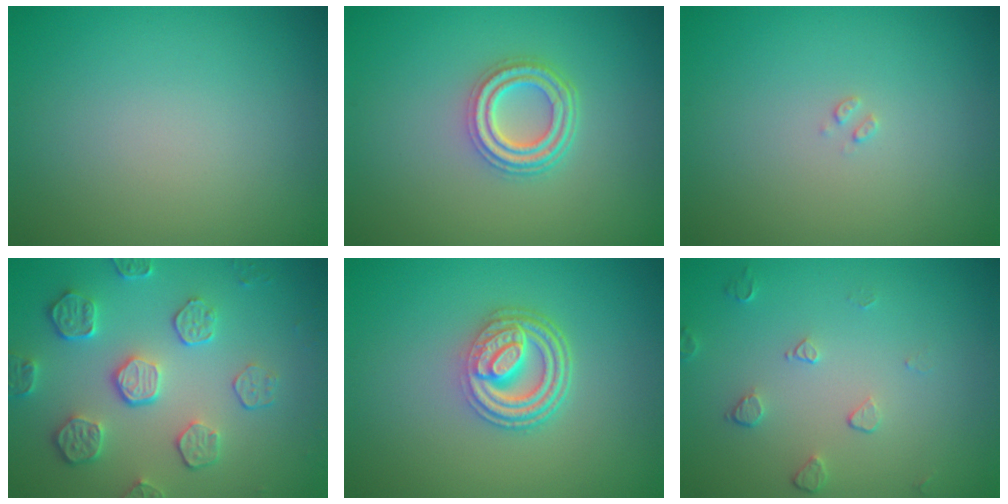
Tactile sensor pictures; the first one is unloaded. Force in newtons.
{"total": 3.7, "press": 2.9, "slide": 2.3}
{"total": 0.6, "press": 0.6, "slide": 0.2}
{"total": 4.6, "press": 3.9, "slide": 2.5}
{"total": 4.8, "press": 3.7, "slide": 3.1}
{"total": 1.5, "press": 0.9, "slide": 1.1}